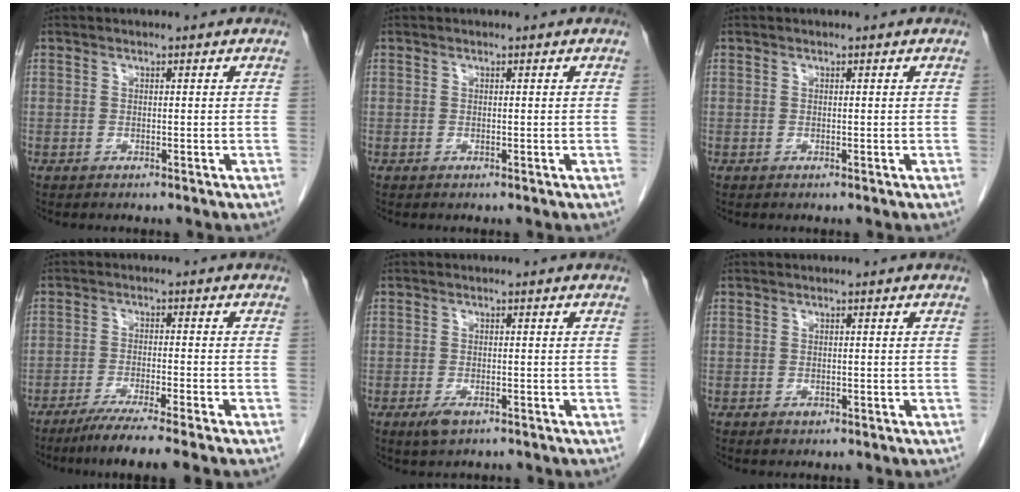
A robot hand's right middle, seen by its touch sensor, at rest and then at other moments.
{"total": 0.0}
{"total": 0.0}
{"total": 7.3, "force": [-5.8, -1.2, 4.3], "torque": [-0.063, -0.020, -0.097]}
{"total": 2.3, "force": [-1.4, 1.0, 1.6], "torque": [-0.035, -0.002, -0.018]}
{"total": 0.9, "force": [-0.5, 0.6, 0.5], "torque": [-0.008, 0.000, -0.003]}